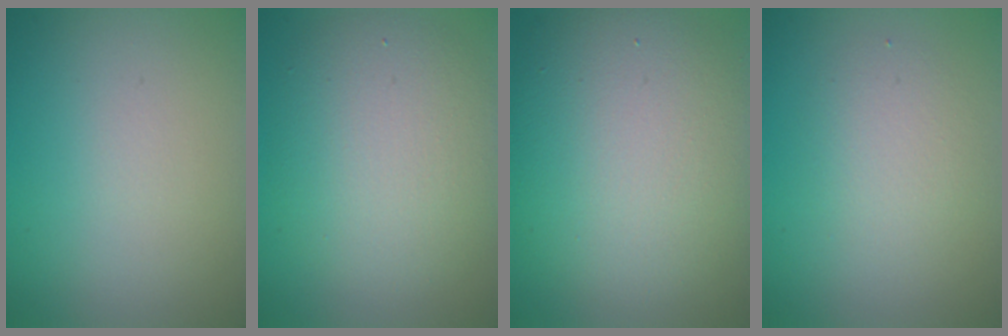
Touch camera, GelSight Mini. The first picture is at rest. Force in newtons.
{"total": 6.3, "press": 6.3, "slide": 0.2}
{"total": 10.7, "press": 10.7, "slide": 0.4}
{"total": 2.4, "press": 2.4, "slide": 0.2}